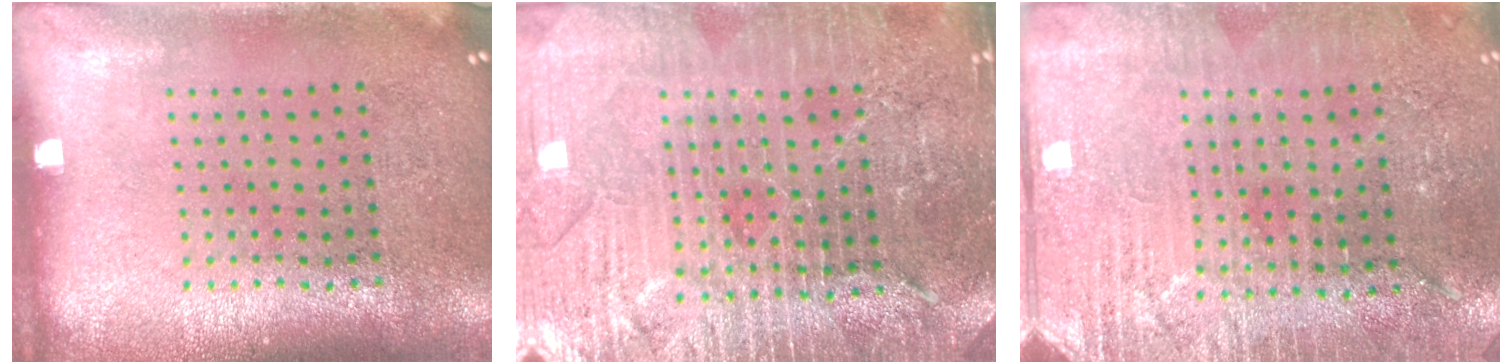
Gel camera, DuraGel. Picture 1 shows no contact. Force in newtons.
{"total": 4.5, "press": 4.2, "slide": 1.5}
{"total": 3.0, "press": 2.9, "slide": 0.5}